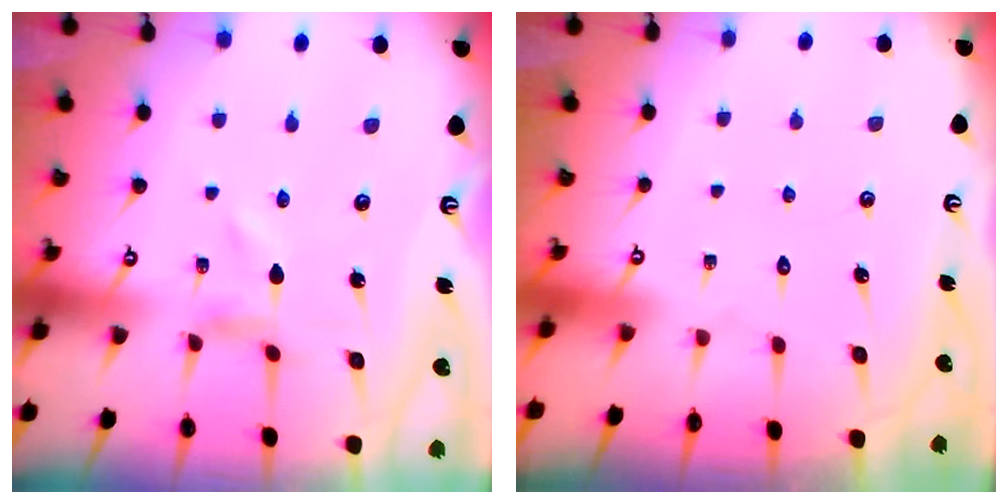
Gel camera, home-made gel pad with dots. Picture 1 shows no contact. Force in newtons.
{"total": 1.7, "press": 1.7, "slide": 0.1}